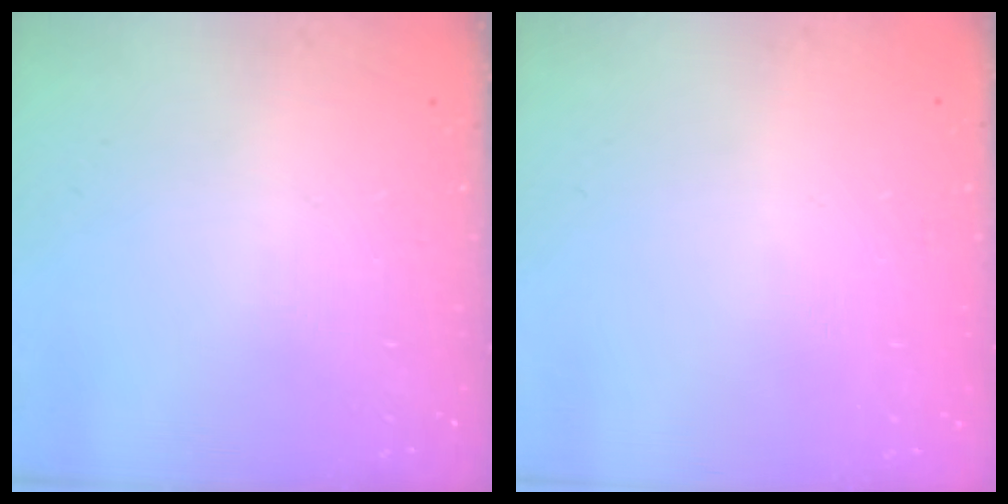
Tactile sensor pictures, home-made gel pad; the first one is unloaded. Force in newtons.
{"total": 0.0}